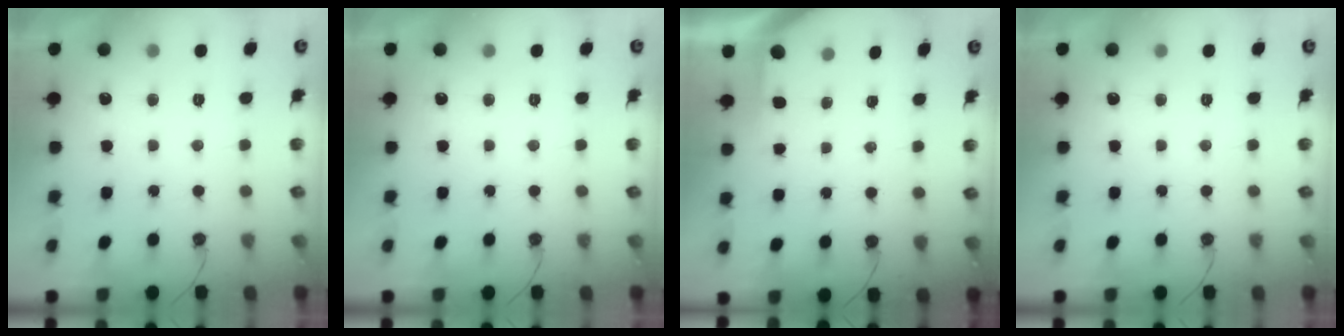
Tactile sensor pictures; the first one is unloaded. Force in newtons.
{"total": 0.0}
{"total": 1.5, "press": 1.5, "slide": 0.1}
{"total": 0.0}